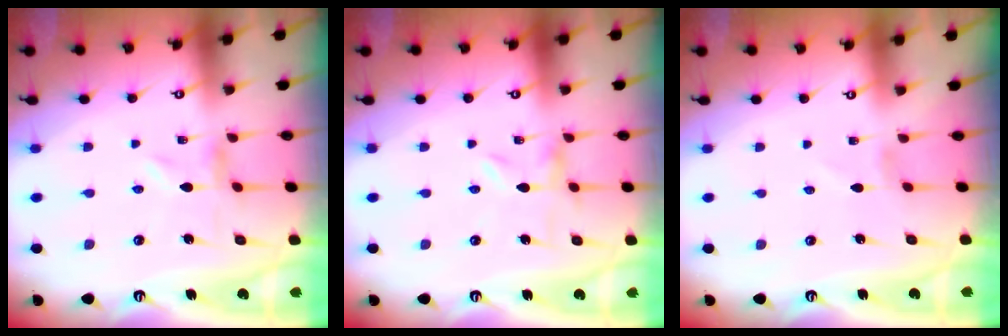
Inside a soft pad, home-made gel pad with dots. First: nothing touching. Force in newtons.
{"total": 0.0}
{"total": 0.7, "press": 0.7, "slide": 0.2}